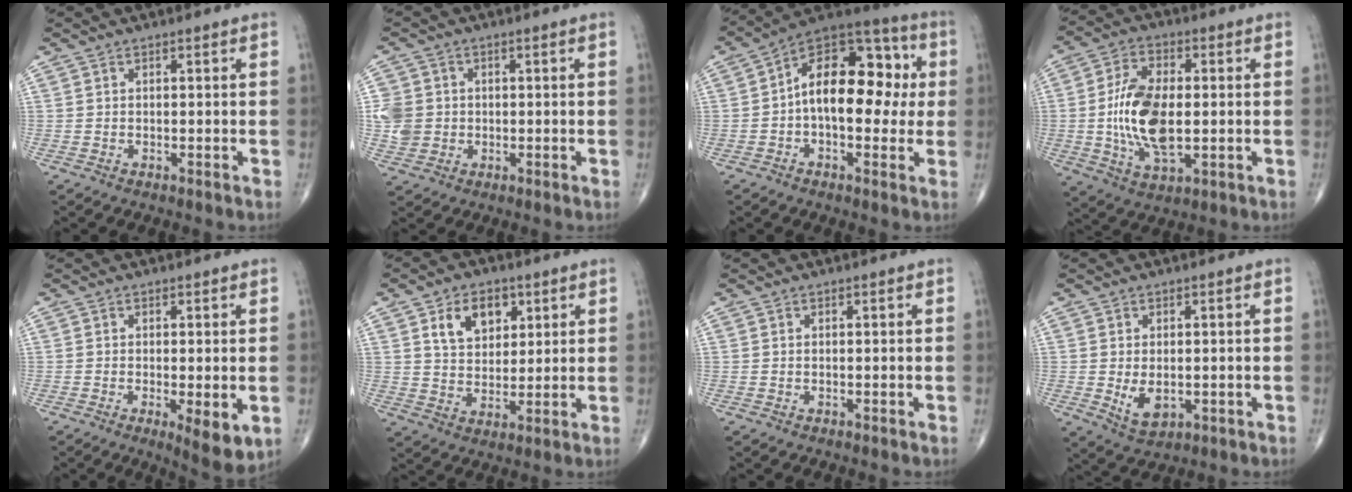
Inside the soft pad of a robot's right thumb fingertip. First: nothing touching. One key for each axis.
{"total": 6.4, "fx": 0.0, "fy": 5.9, "fz": 2.5, "tx": -0.041, "ty": 0.005, "tz": 0.004}
{"total": 18.2, "fx": 0.7, "fy": 10.4, "fz": 15.0, "tx": -0.189, "ty": 0.042, "tz": 0.001}
{"total": 14.1, "fx": -0.6, "fy": 7.1, "fz": 12.1, "tx": -0.230, "ty": -0.002, "tz": -0.010}
{"total": 6.4, "fx": -1.5, "fy": 1.9, "fz": 5.9, "tx": -0.088, "ty": -0.020, "tz": -0.021}
{"total": 9.1, "fx": 3.9, "fy": 6.1, "fz": 5.5, "tx": -0.062, "ty": -0.018, "tz": 0.070}
{"total": 0.0}
{"total": 5.1, "fx": -0.5, "fy": 3.1, "fz": 3.9, "tx": -0.061, "ty": -0.012, "tz": 0.003}